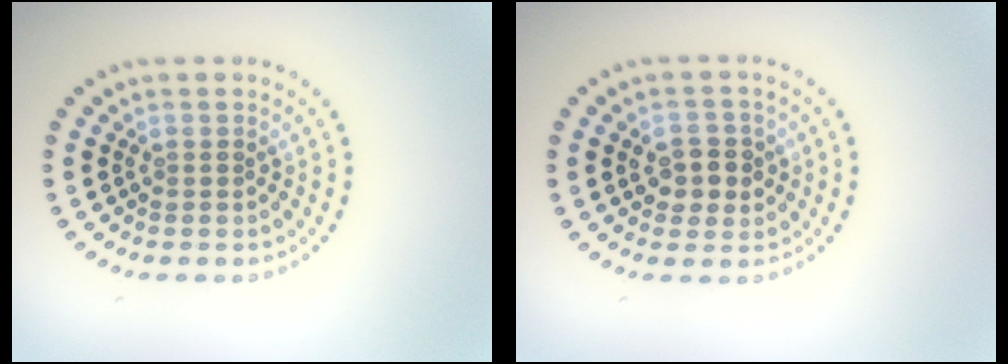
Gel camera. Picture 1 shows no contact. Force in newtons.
{"total": 2.8, "press": 2.8, "slide": 0.4}